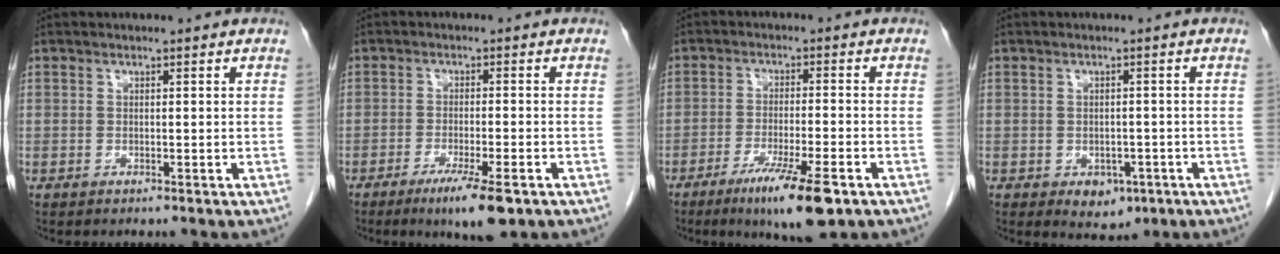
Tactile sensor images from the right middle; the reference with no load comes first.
{"total": 7.0, "force": [-4.2, 0.6, 5.5], "torque": [-0.091, -0.016, -0.065]}
{"total": 9.6, "force": [-5.7, 0.6, 7.7], "torque": [-0.131, -0.023, -0.090]}
{"total": 4.0, "force": [-1.8, 2.7, 2.3], "torque": [-0.025, 0.001, -0.011]}